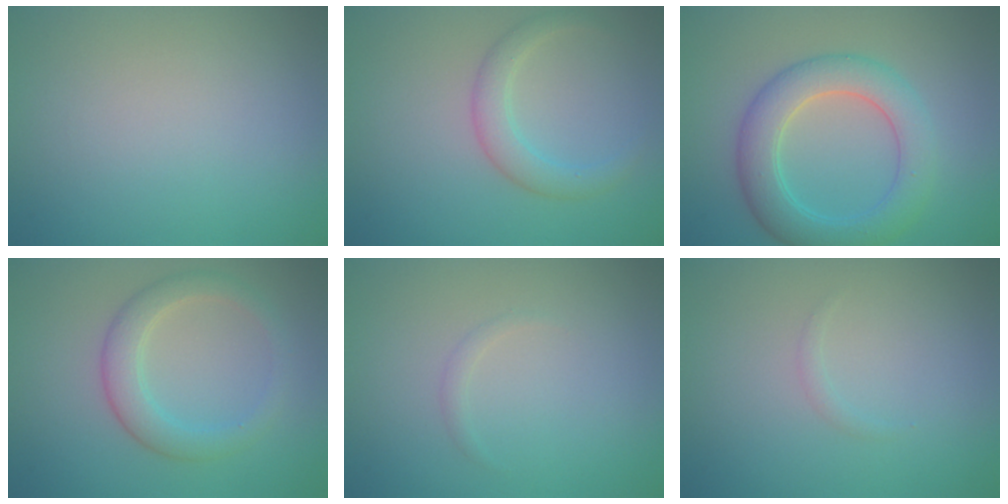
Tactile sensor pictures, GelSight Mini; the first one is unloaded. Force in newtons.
{"total": 2.6, "press": 2.6, "slide": 0.2}
{"total": 5.8, "press": 5.8, "slide": 0.2}
{"total": 3.3, "press": 3.3, "slide": 0.1}
{"total": 0.6, "press": 0.6, "slide": 0.0}
{"total": 0.6, "press": 0.6, "slide": 0.1}